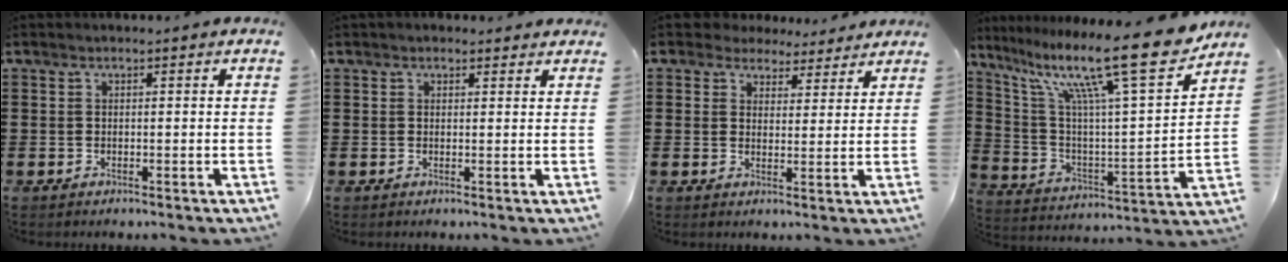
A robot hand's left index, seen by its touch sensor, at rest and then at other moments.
{"total": 1.2, "force": [1.1, 0.5, 0.1], "torque": [-0.005, 0.004, 0.021]}
{"total": 3.8, "force": [3.2, 2.0, 0.0], "torque": [-0.018, -0.005, 0.059]}
{"total": 16.9, "force": [12.8, 1.3, 11.0], "torque": [-0.226, -0.079, 0.202]}